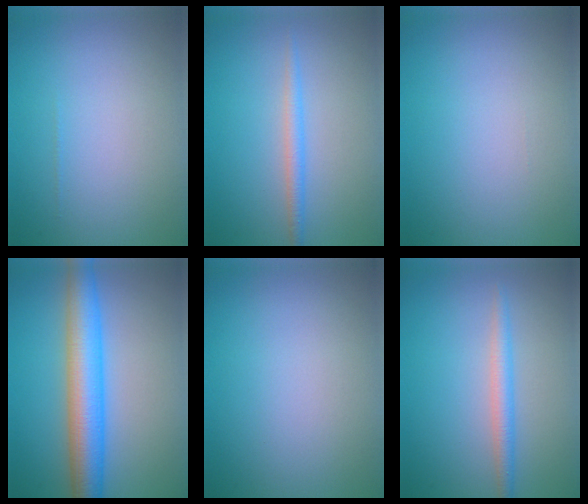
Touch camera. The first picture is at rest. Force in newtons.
{"total": 1.7, "press": 1.7, "slide": 0.1}
{"total": 0.0}
{"total": 6.9, "press": 6.9, "slide": 0.1}
{"total": 0.0}
{"total": 2.2, "press": 2.2, "slide": 0.0}